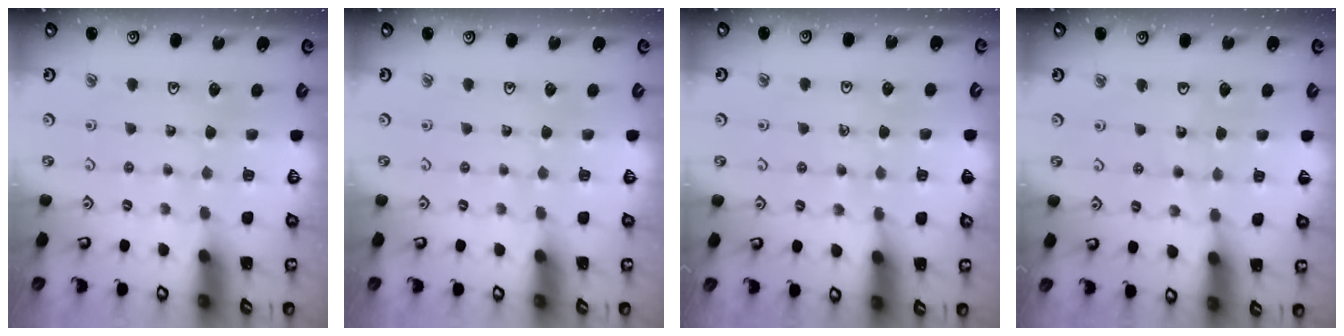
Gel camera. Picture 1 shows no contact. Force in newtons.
{"total": 0.0}
{"total": 5.1, "press": 5.0, "slide": 0.9}
{"total": 6.1, "press": 5.8, "slide": 1.8}